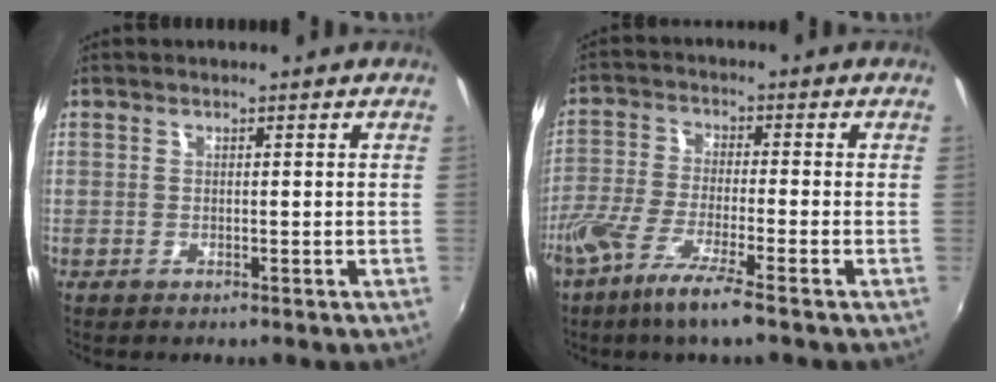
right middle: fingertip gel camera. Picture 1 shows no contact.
{"total": 9.4, "force": [-6.1, 0.5, 7.1], "torque": [-0.152, -0.021, -0.123]}